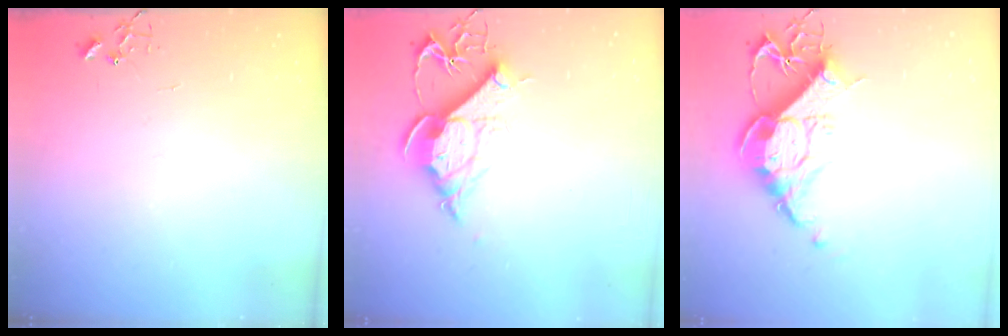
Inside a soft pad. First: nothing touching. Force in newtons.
{"total": 11.8, "press": 11.7, "slide": 1.5}
{"total": 13.7, "press": 13.6, "slide": 1.3}